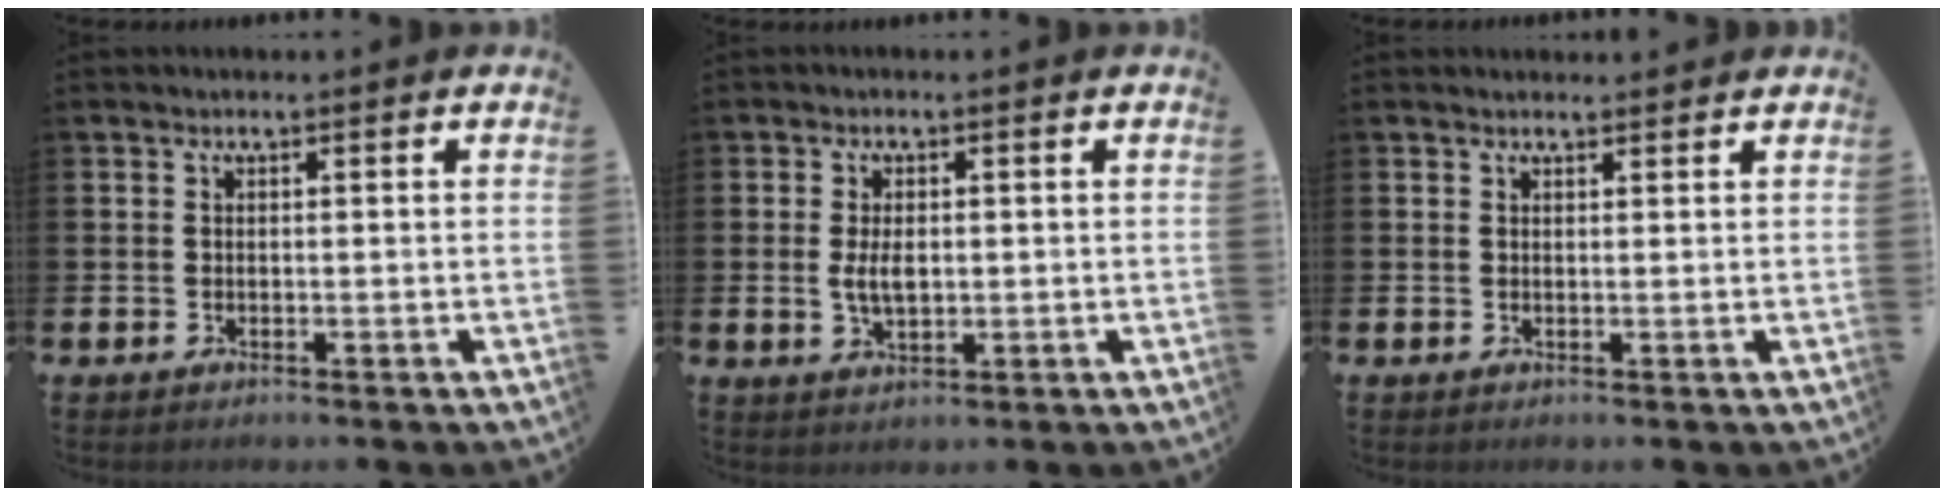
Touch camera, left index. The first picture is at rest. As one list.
[{"total": 3.7, "force": [0.2, 2.0, 3.1], "torque": [-0.048, 0.002, 0.000]}, {"total": 0.9, "force": [0.8, 0.3, 0.1], "torque": [0.009, -0.001, 0.013]}]